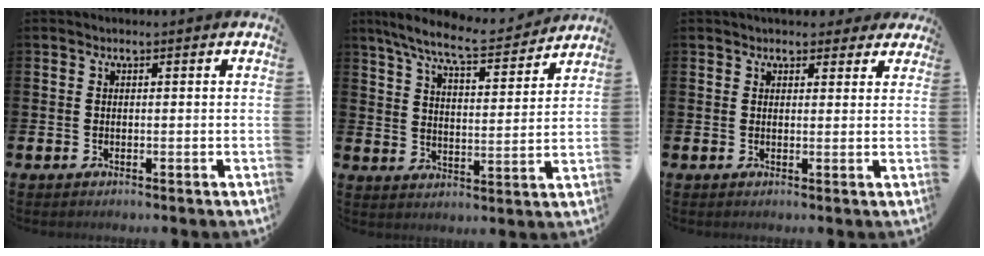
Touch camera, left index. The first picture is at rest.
{"total": 8.5, "force": [7.7, 0.8, 3.5], "torque": [-0.092, -0.044, 0.133]}
{"total": 3.0, "force": [2.6, 1.4, 0.4], "torque": [0.002, -0.008, 0.043]}